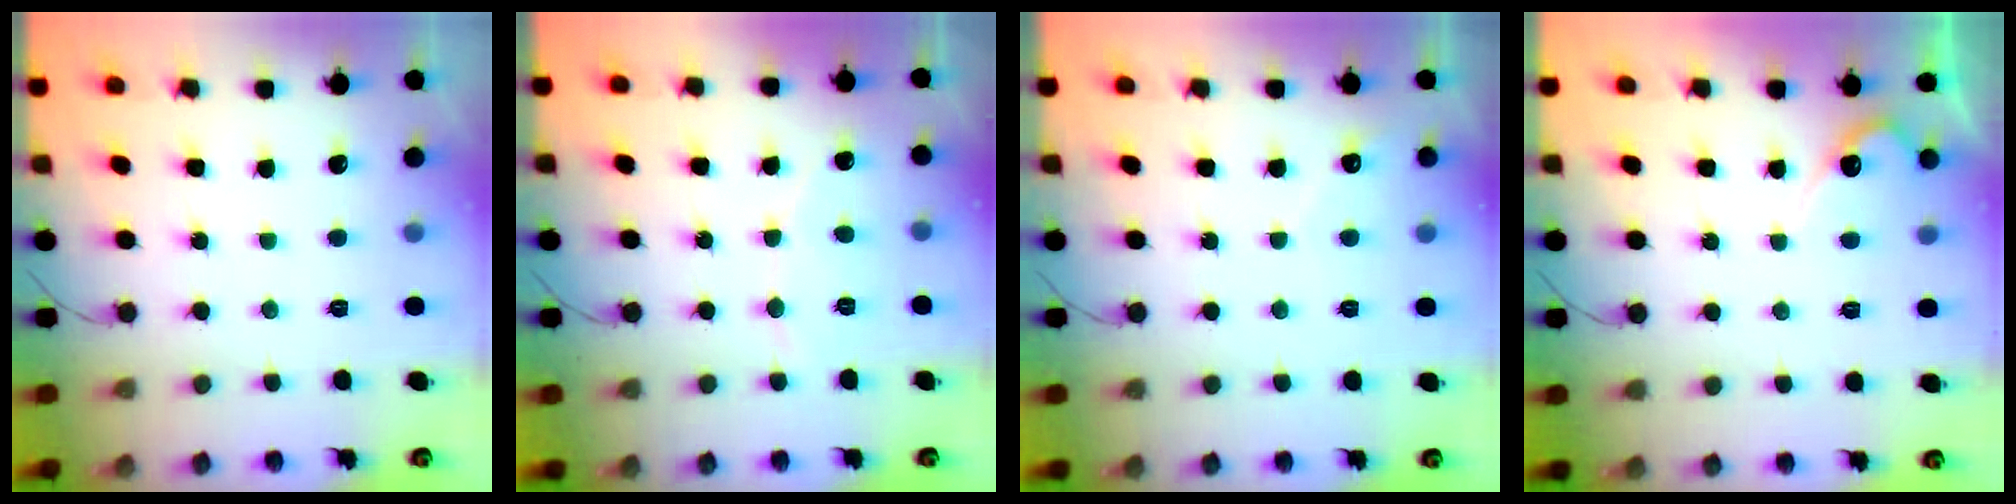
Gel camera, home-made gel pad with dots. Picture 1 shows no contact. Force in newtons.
{"total": 4.8, "press": 4.7, "slide": 0.4}
{"total": 1.7, "press": 1.7, "slide": 0.1}
{"total": 3.9, "press": 3.9, "slide": 0.3}